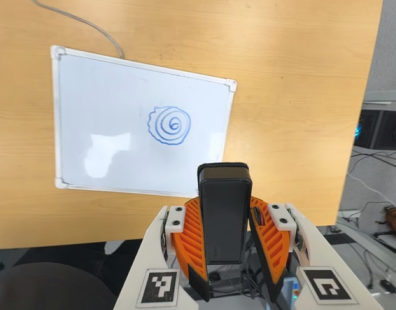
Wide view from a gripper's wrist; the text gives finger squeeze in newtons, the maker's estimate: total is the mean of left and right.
{"total": 7.5, "left": 6.3, "right": 8.8}